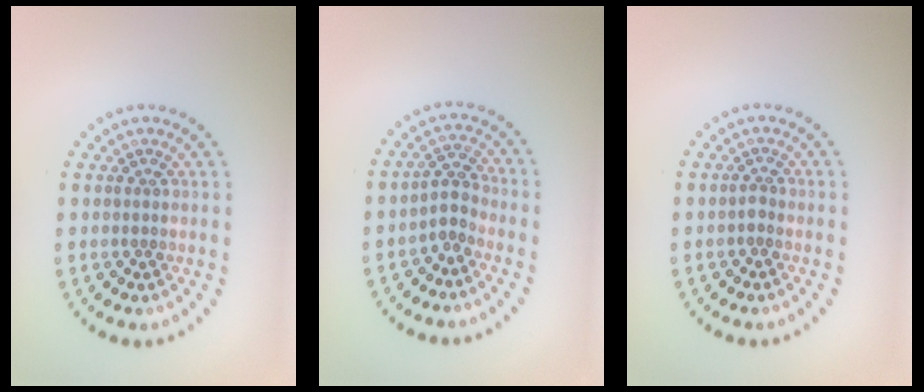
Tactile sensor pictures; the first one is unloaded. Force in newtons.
{"total": 2.1, "press": 1.6, "slide": 1.4}
{"total": 0.9, "press": 0.6, "slide": 0.7}